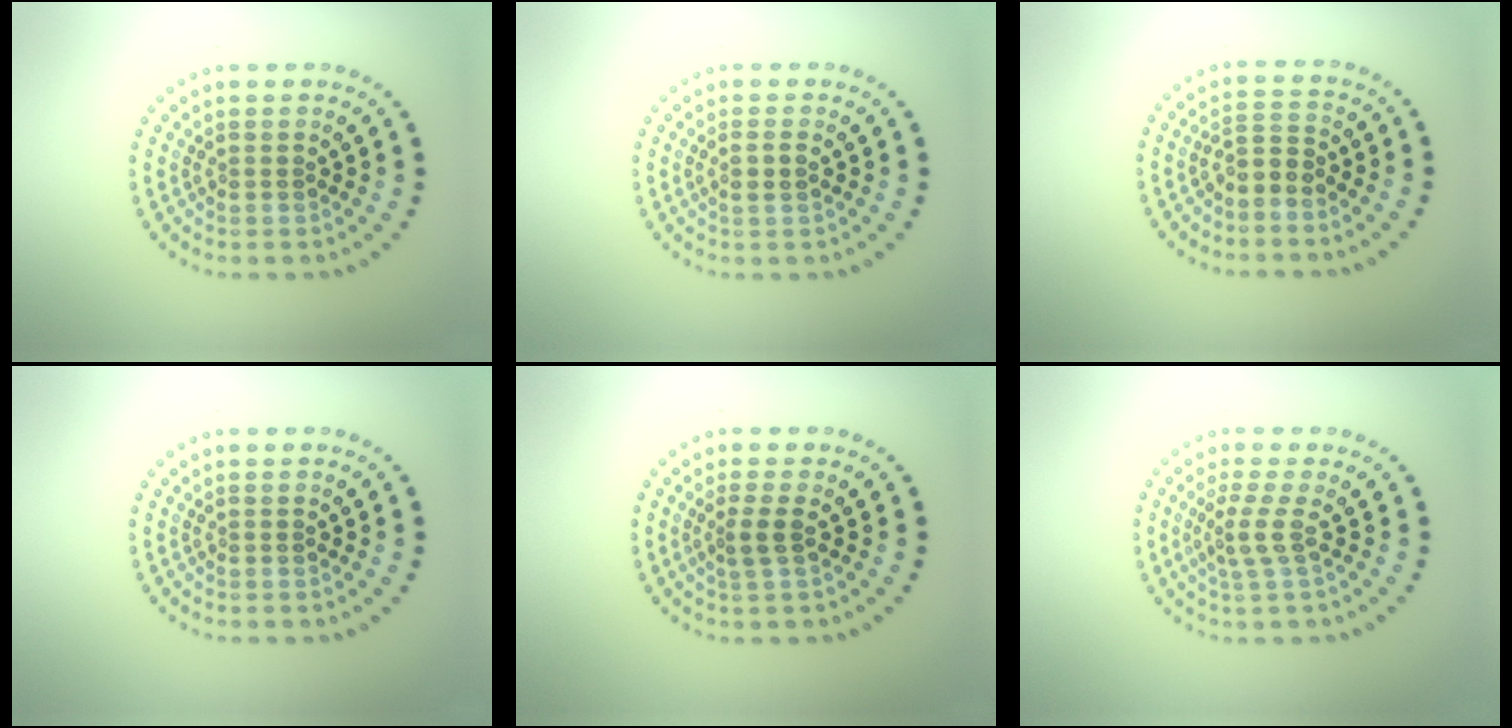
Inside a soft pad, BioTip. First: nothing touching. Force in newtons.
{"total": 1.2, "press": 1.1, "slide": 0.6}
{"total": 2.1, "press": 1.6, "slide": 1.3}
{"total": 0.0}
{"total": 1.7, "press": 1.3, "slide": 1.0}
{"total": 2.1, "press": 1.4, "slide": 1.6}